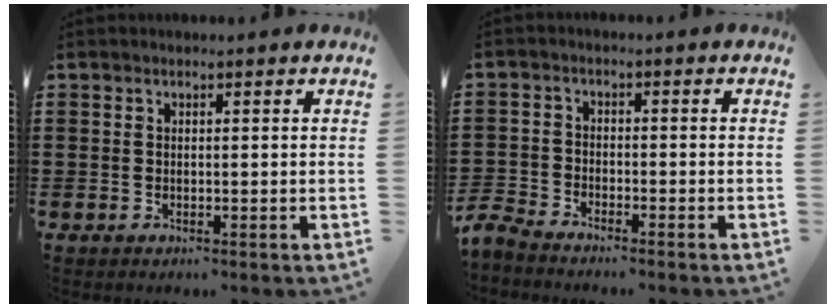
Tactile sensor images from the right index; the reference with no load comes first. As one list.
[{"total": 3.0, "force": [-3.0, 0.3, 0.0], "torque": [-0.020, -0.005, -0.069]}]